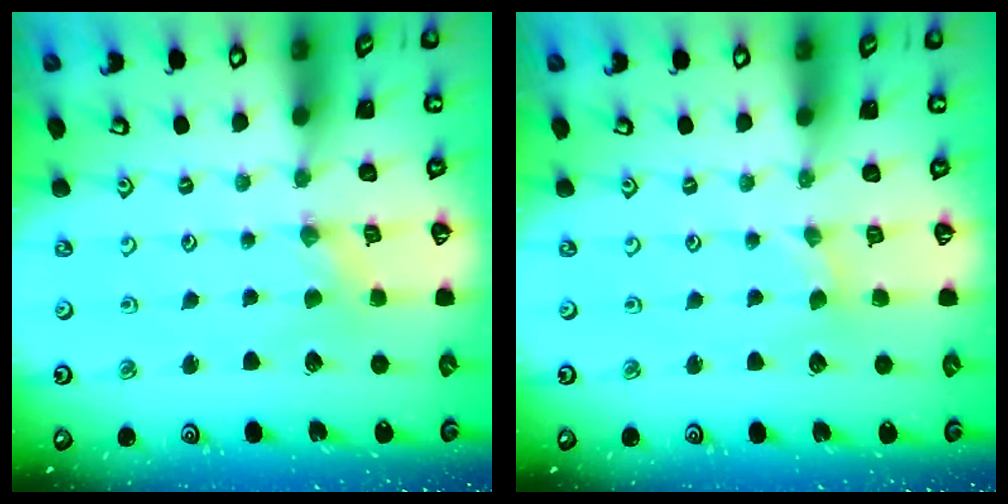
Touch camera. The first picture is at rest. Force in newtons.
{"total": 0.6, "press": 0.5, "slide": 0.1}